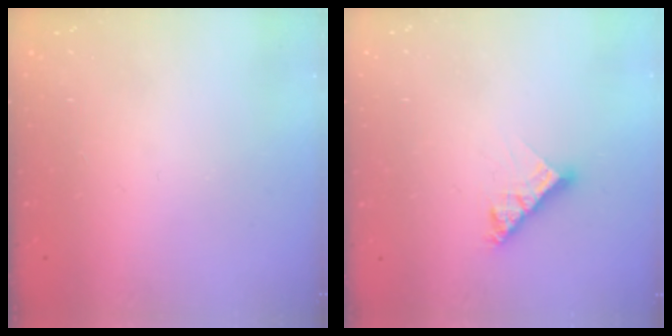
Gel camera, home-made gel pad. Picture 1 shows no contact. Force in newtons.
{"total": 8.8, "press": 8.7, "slide": 0.8}